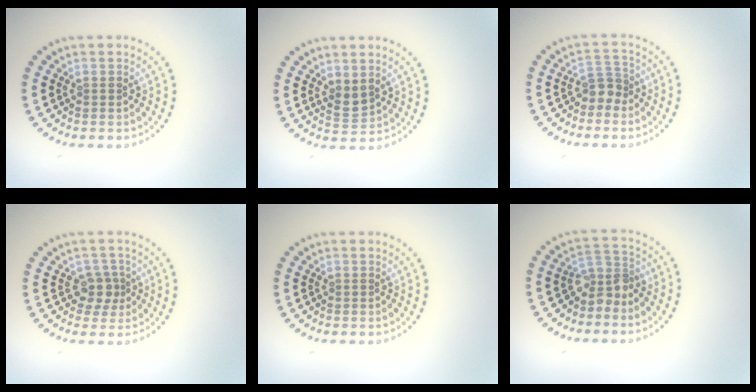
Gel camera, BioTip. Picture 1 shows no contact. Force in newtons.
{"total": 1.6, "press": 1.4, "slide": 0.9}
{"total": 1.9, "press": 1.6, "slide": 1.1}
{"total": 2.1, "press": 1.7, "slide": 1.2}
{"total": 0.0}
{"total": 2.6, "press": 1.9, "slide": 1.8}